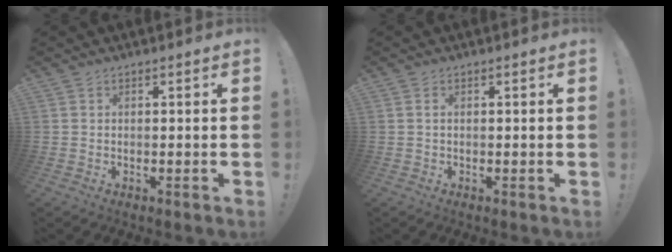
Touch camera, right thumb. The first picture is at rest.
{"total": 0.6, "force": [0.1, 0.3, 0.5], "torque": [-0.012, 0.003, 0.001]}